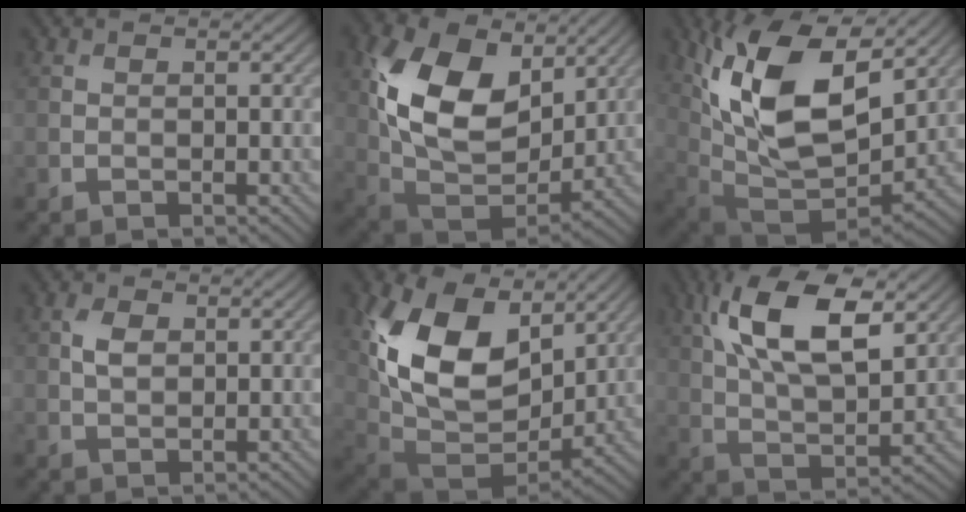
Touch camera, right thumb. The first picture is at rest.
{"total": 15.5, "force": [5.4, 9.8, 10.8], "torque": [-0.218, 0.003, 0.106]}
{"total": 16.5, "force": [6.8, 8.0, 12.7], "torque": [-0.258, 0.008, 0.126]}
{"total": 2.4, "force": [0.7, 1.5, 1.7], "torque": [-0.041, 0.003, 0.011]}
{"total": 17.6, "force": [6.0, 11.0, 12.4], "torque": [-0.250, 0.011, 0.119]}
{"total": 14.4, "force": [6.3, 6.3, 11.3], "torque": [-0.228, 0.008, 0.109]}